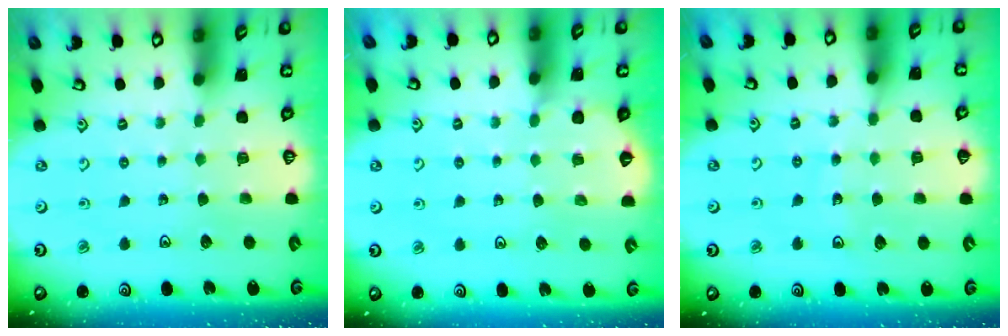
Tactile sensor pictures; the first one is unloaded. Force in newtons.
{"total": 2.9, "press": 2.8, "slide": 0.4}
{"total": 7.1, "press": 6.4, "slide": 3.1}